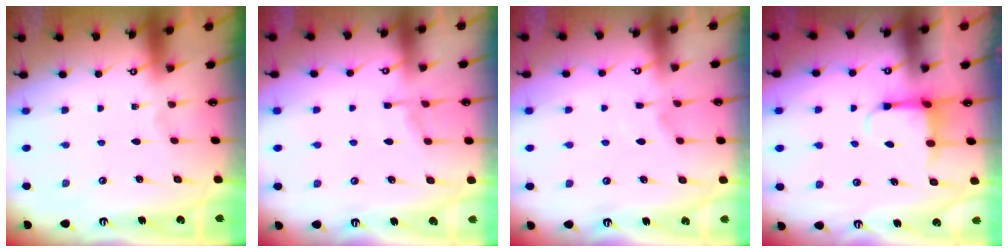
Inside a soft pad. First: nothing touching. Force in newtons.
{"total": 3.5, "press": 3.5, "slide": 0.6}
{"total": 2.8, "press": 2.8, "slide": 0.5}
{"total": 3.9, "press": 3.7, "slide": 1.2}